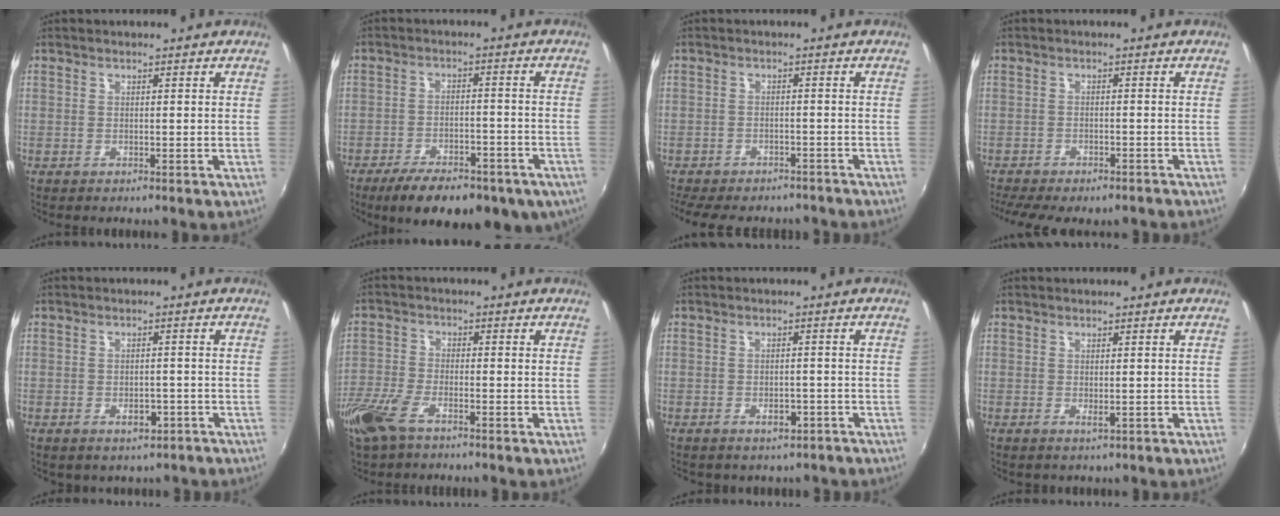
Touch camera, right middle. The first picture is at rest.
{"total": 18.2, "force": [-12.2, 7.4, 11.3], "torque": [-0.203, -0.032, -0.164]}
{"total": 11.2, "force": [-9.1, 4.9, 4.3], "torque": [-0.105, -0.004, -0.130]}
{"total": 10.2, "force": [-8.5, 2.9, 5.0], "torque": [-0.117, -0.035, -0.127]}
{"total": 4.2, "force": [-2.6, 2.7, 1.9], "torque": [-0.036, 0.002, -0.024]}
{"total": 8.1, "force": [-5.3, 3.2, 5.2], "torque": [-0.133, -0.013, -0.111]}
{"total": 3.7, "force": [-2.6, 2.2, 1.5], "torque": [-0.024, 0.007, -0.024]}
{"total": 0.8, "force": [-0.3, 0.4, 0.7], "torque": [-0.010, -0.002, -0.003]}